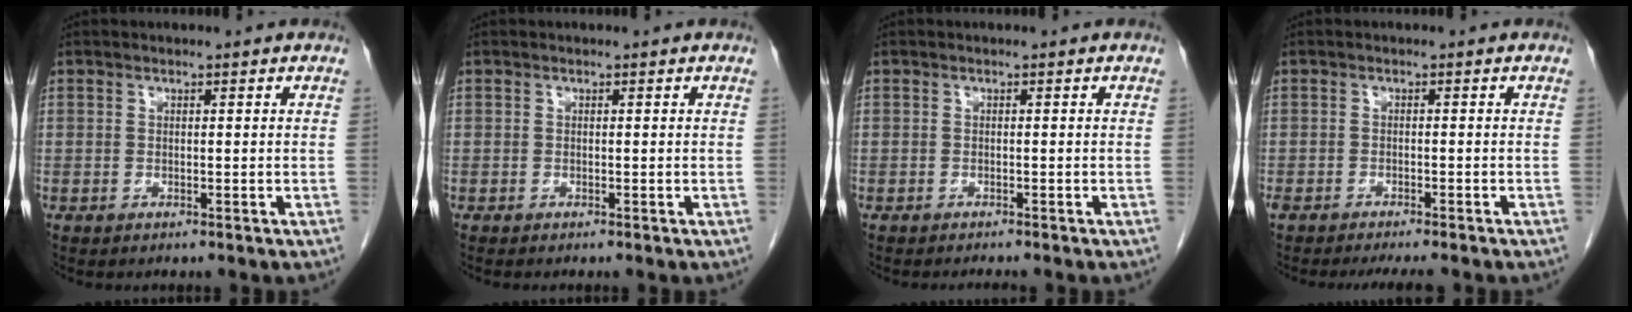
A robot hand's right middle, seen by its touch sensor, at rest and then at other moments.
{"total": 0.0}
{"total": 1.3, "force": [-1.2, -0.1, 0.5], "torque": [-0.007, -0.002, -0.015]}
{"total": 7.4, "force": [-6.3, 1.2, 3.6], "torque": [-0.050, -0.008, -0.090]}